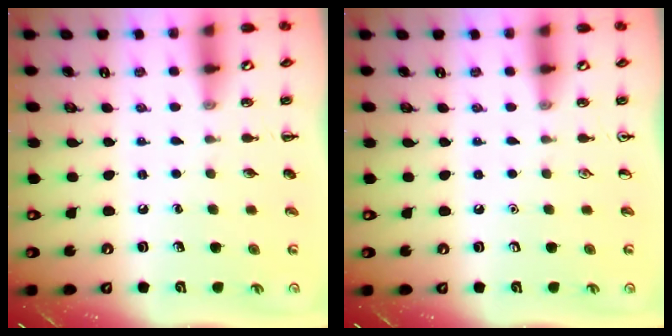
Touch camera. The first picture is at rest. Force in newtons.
{"total": 0.0}